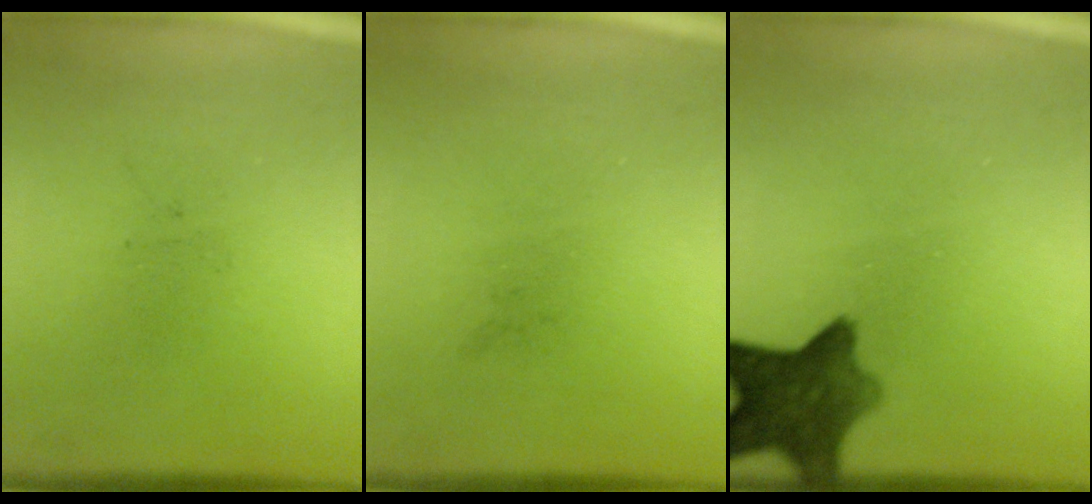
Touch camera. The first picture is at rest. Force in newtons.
{"total": 0.0}
{"total": 8.7}